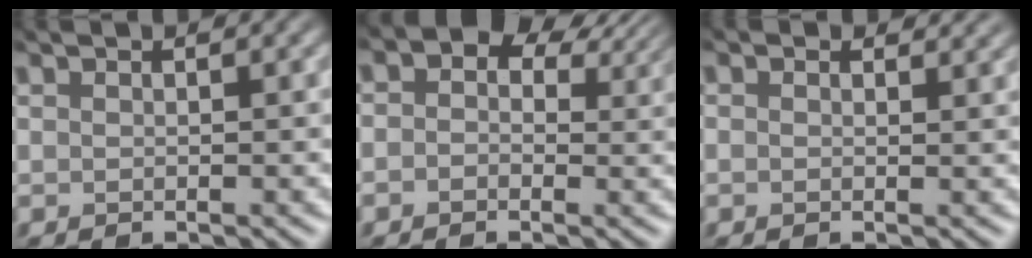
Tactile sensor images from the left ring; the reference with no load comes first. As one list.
[{"total": 6.1, "force": [2.6, 4.4, 3.3], "torque": [-0.052, 0.004, 0.009]}, {"total": 2.0, "force": [1.7, 0.7, 0.6], "torque": [-0.015, 0.002, 0.014]}]